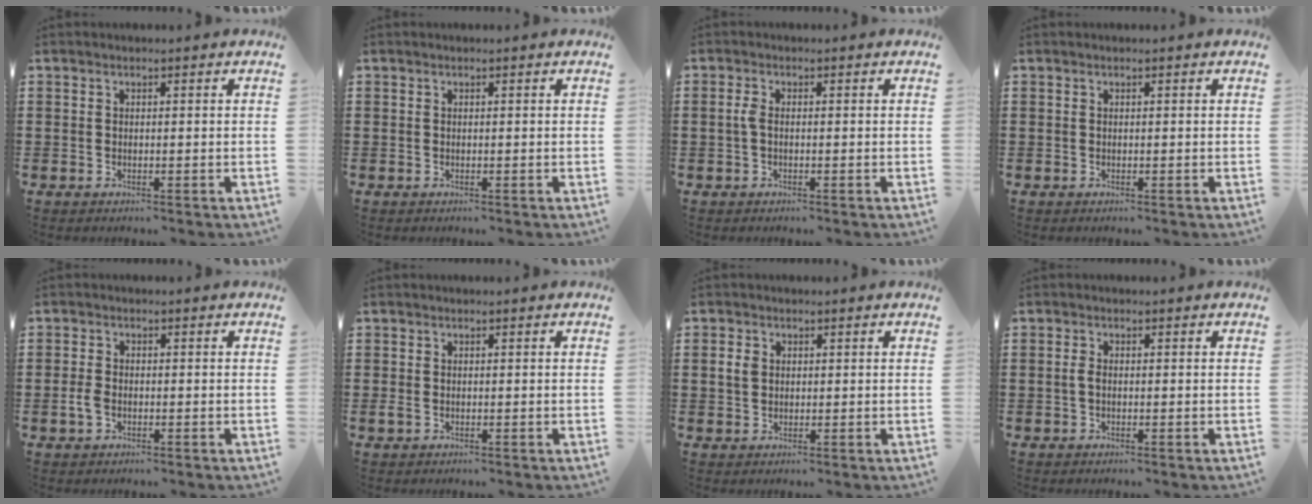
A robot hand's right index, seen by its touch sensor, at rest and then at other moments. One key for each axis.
{"total": 0.0}
{"total": 1.9, "fx": -0.2, "fy": 0.7, "fz": 1.7, "tx": -0.048, "ty": -0.006, "tz": -0.009}
{"total": 0.0}
{"total": 2.3, "fx": -0.8, "fy": 1.2, "fz": 1.8, "tx": -0.051, "ty": -0.008, "tz": -0.017}
{"total": 0.8, "fx": -0.3, "fy": 0.5, "fz": 0.6, "tx": -0.021, "ty": -0.003, "tz": -0.008}
{"total": 1.9, "fx": 0.4, "fy": 1.5, "fz": 1.2, "tx": -0.027, "ty": 0.007, "tz": 0.007}
{"total": 1.3, "fx": -0.2, "fy": 0.6, "fz": 1.1, "tx": -0.038, "ty": -0.006, "tz": -0.009}